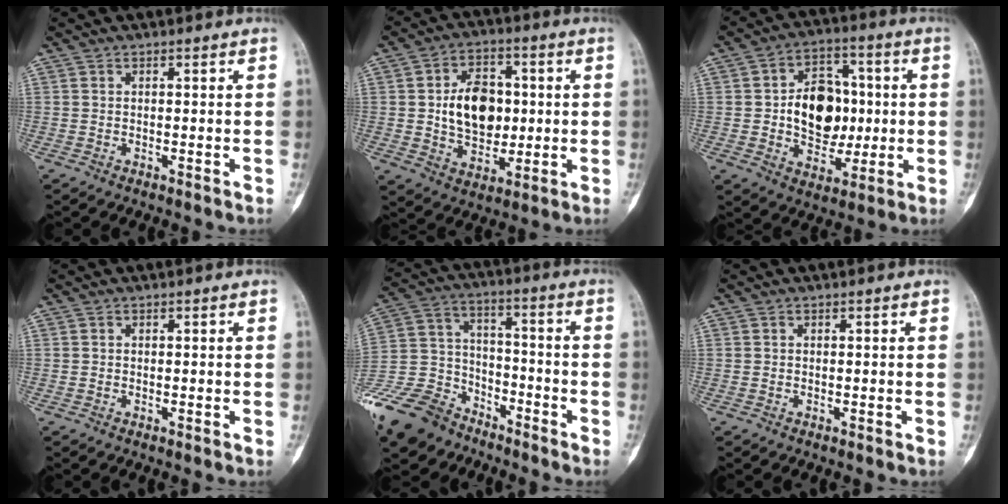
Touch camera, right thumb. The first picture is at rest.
{"total": 12.9, "force": [0.9, 9.1, 9.1], "torque": [-0.111, 0.003, 0.021]}
{"total": 14.5, "force": [0.2, 10.6, 9.9], "torque": [-0.099, 0.018, 0.009]}
{"total": 0.0}
{"total": 18.1, "force": [-13.8, 10.2, 5.7], "torque": [-0.109, 0.068, -0.253]}
{"total": 0.0}